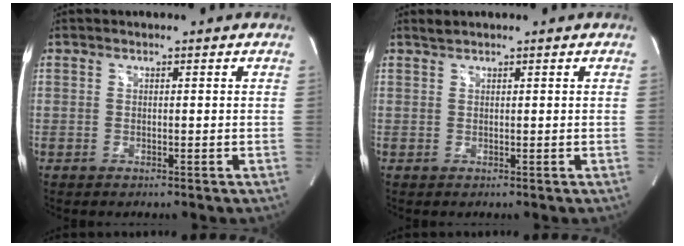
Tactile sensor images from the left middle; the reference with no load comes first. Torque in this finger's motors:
{"motor_torque": [0.18, -0.07, -0.04, -0.01]}